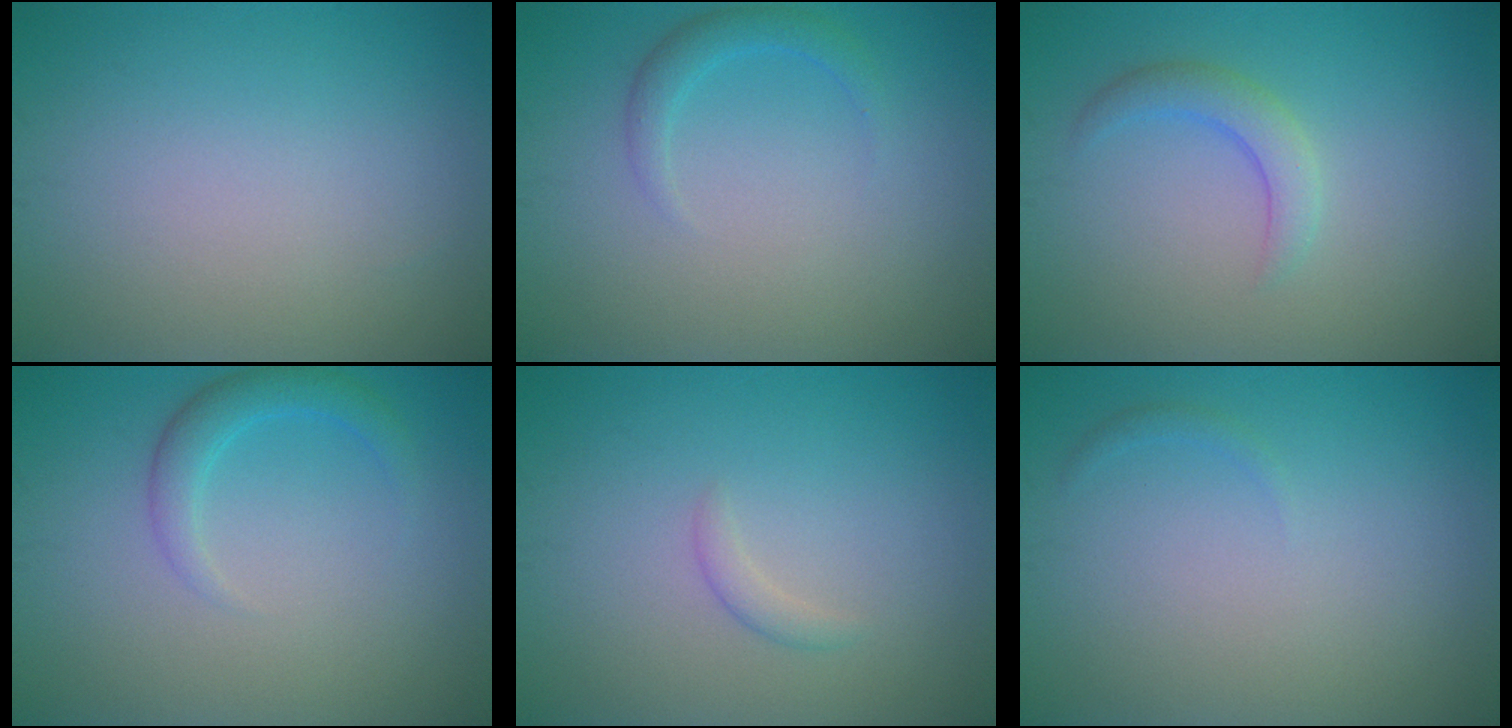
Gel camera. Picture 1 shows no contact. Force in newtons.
{"total": 1.7, "press": 1.7, "slide": 0.2}
{"total": 2.3, "press": 2.2, "slide": 0.2}
{"total": 2.3, "press": 2.3, "slide": 0.1}
{"total": 1.0, "press": 1.0, "slide": 0.1}
{"total": 0.6, "press": 0.6, "slide": 0.0}